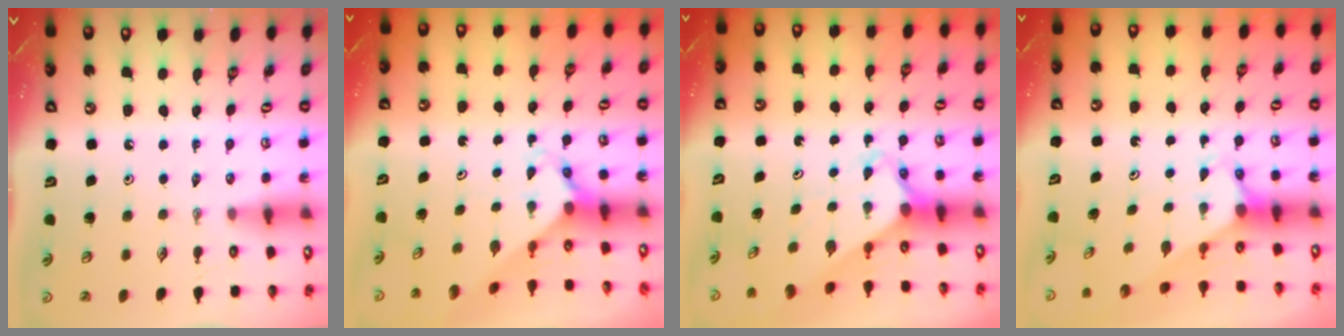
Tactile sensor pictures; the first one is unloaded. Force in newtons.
{"total": 3.5, "press": 3.5, "slide": 0.3}
{"total": 3.1, "press": 3.1, "slide": 0.2}
{"total": 2.7, "press": 2.7, "slide": 0.0}